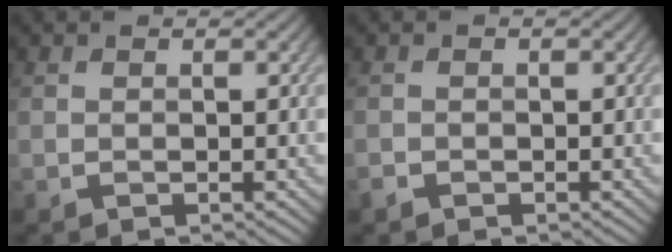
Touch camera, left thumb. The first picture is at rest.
{"total": 0.9, "force": [-0.7, 0.5, 0.2], "torque": [-0.005, -0.003, -0.015]}